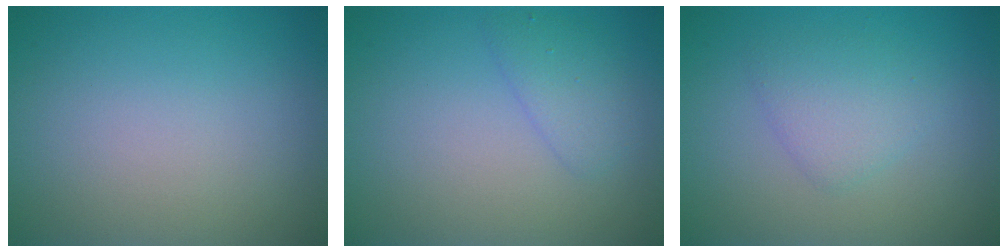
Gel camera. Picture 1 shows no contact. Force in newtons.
{"total": 1.9, "press": 1.9, "slide": 0.1}
{"total": 2.4, "press": 2.4, "slide": 0.1}